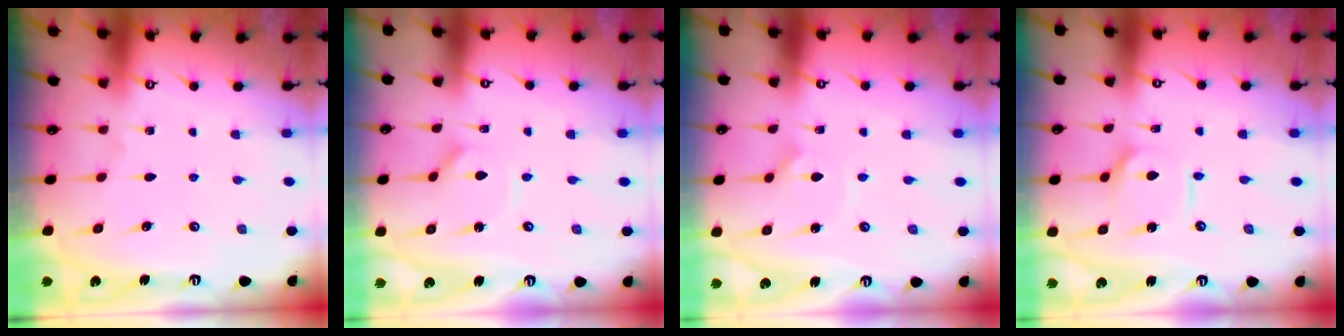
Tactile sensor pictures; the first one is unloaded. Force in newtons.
{"total": 1.5, "press": 1.4, "slide": 0.3}
{"total": 2.1, "press": 2.1, "slide": 0.5}
{"total": 6.4, "press": 6.3, "slide": 0.7}